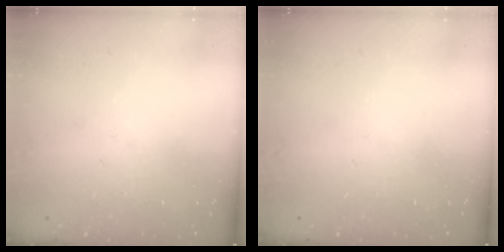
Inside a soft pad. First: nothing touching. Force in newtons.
{"total": 0.0}